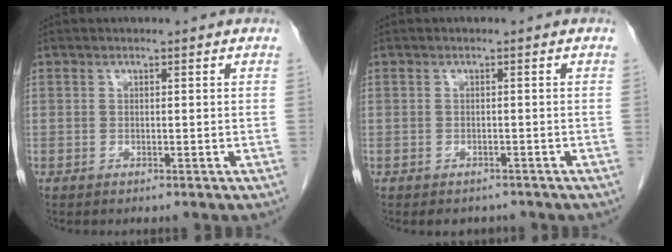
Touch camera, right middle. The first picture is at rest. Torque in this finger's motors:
{"motor_torque": [0.01, -0.01, 0.00, 0.00]}